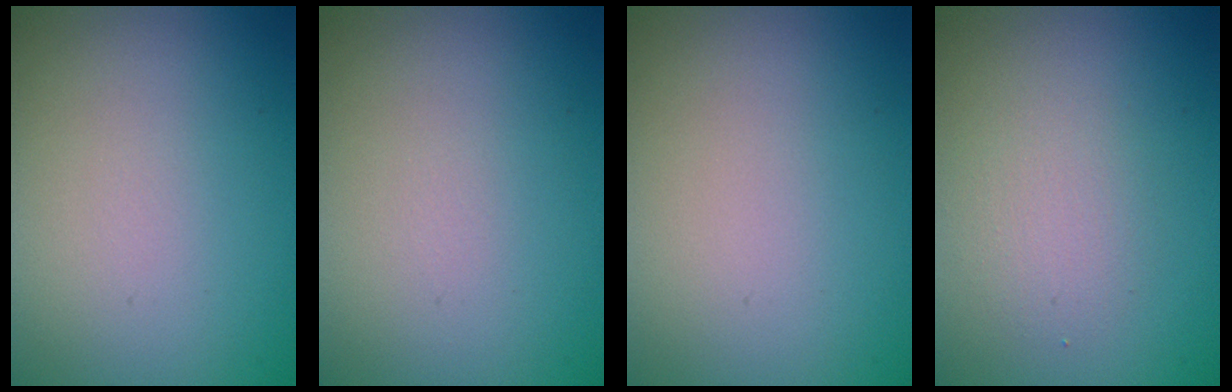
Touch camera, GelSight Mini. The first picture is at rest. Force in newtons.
{"total": 0.0}
{"total": 0.0}
{"total": 2.0, "press": 2.0, "slide": 0.2}